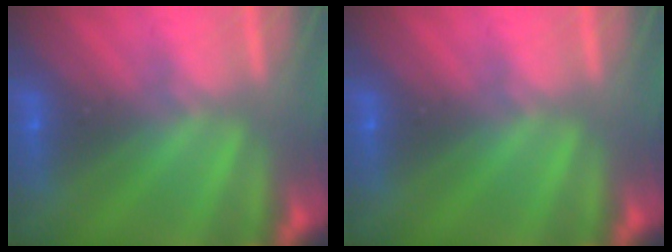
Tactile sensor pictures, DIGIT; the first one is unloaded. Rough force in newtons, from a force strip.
{"total": 0.0}